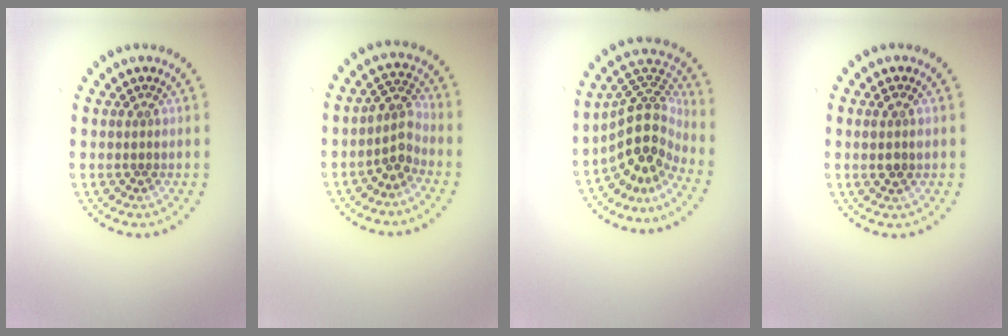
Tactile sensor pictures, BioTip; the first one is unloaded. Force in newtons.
{"total": 2.6, "press": 2.0, "slide": 1.7}
{"total": 5.1, "press": 4.1, "slide": 3.0}
{"total": 1.5, "press": 1.4, "slide": 0.4}